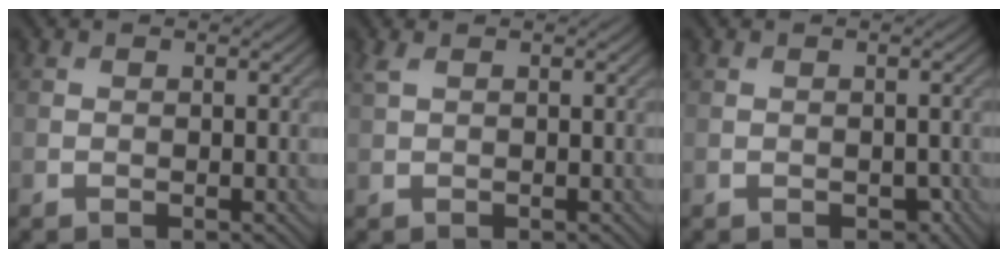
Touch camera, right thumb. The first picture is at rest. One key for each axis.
{"total": 1.2, "fx": 0.7, "fy": 0.3, "fz": 0.9, "tx": -0.028, "ty": 0.004, "tz": 0.017}
{"total": 1.0, "fx": -0.5, "fy": 0.6, "fz": 0.6, "tx": -0.009, "ty": -0.006, "tz": -0.007}